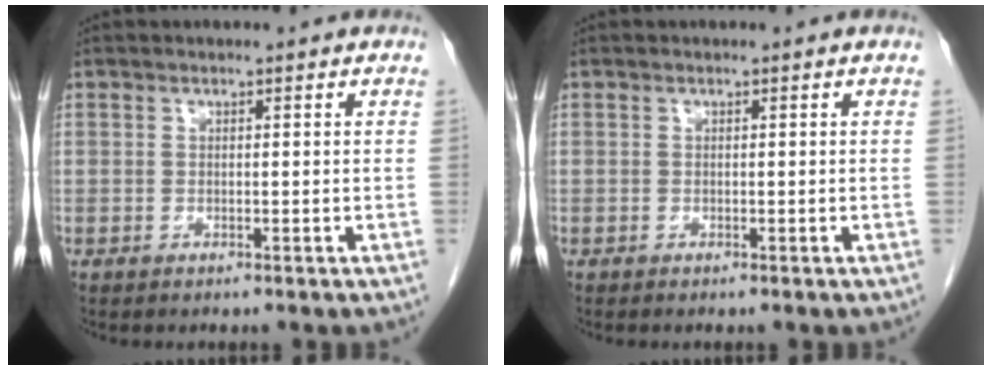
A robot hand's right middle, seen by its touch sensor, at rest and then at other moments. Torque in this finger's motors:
{"motor_torque": [0.30, -0.28, 0.04, 0.01]}